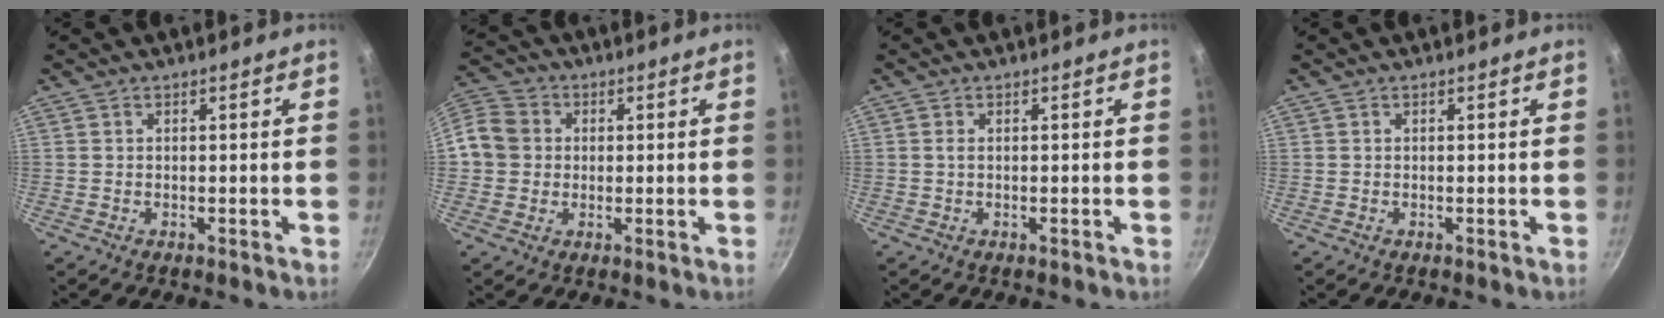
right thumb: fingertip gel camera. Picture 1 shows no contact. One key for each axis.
{"total": 9.7, "fx": 0.5, "fy": 8.9, "fz": 3.9, "tx": -0.053, "ty": 0.019, "tz": -0.007}
{"total": 1.1, "fx": -0.1, "fy": 0.3, "fz": 1.0, "tx": -0.025, "ty": 0.001, "tz": -0.004}
{"total": 0.0}